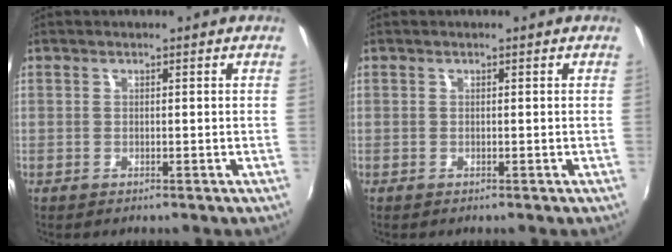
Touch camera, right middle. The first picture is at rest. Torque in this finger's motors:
{"motor_torque": [0.13, -0.24, 0.04, 0.01]}